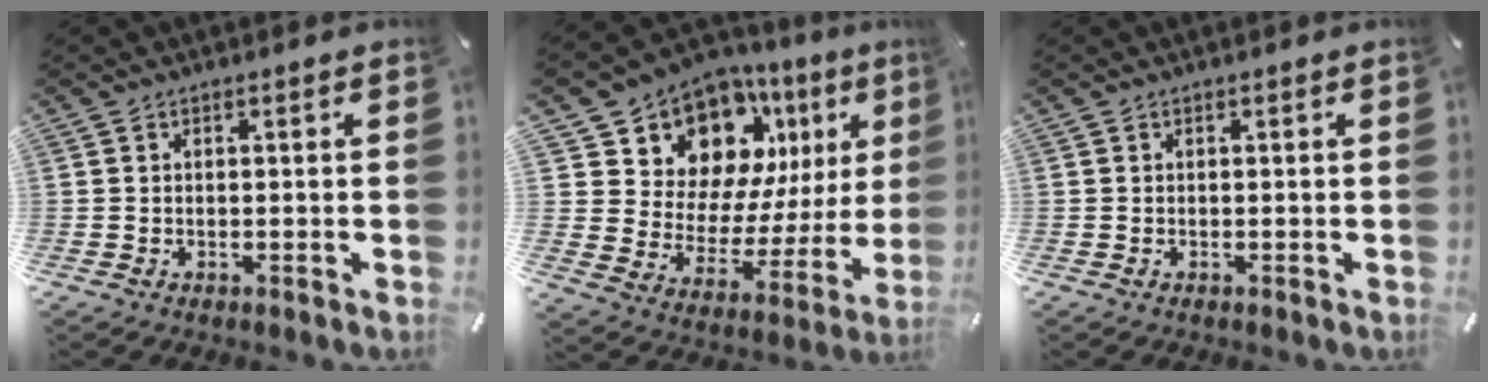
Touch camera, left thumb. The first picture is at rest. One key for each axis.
{"total": 13.9, "fx": 10.5, "fy": 8.3, "fz": 4.0, "tx": -0.060, "ty": -0.106, "tz": 0.185}
{"total": 0.0}